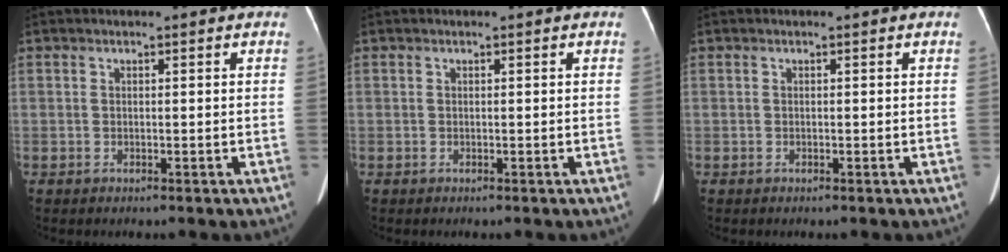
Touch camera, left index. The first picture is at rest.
{"total": 0.0}
{"total": 0.0}